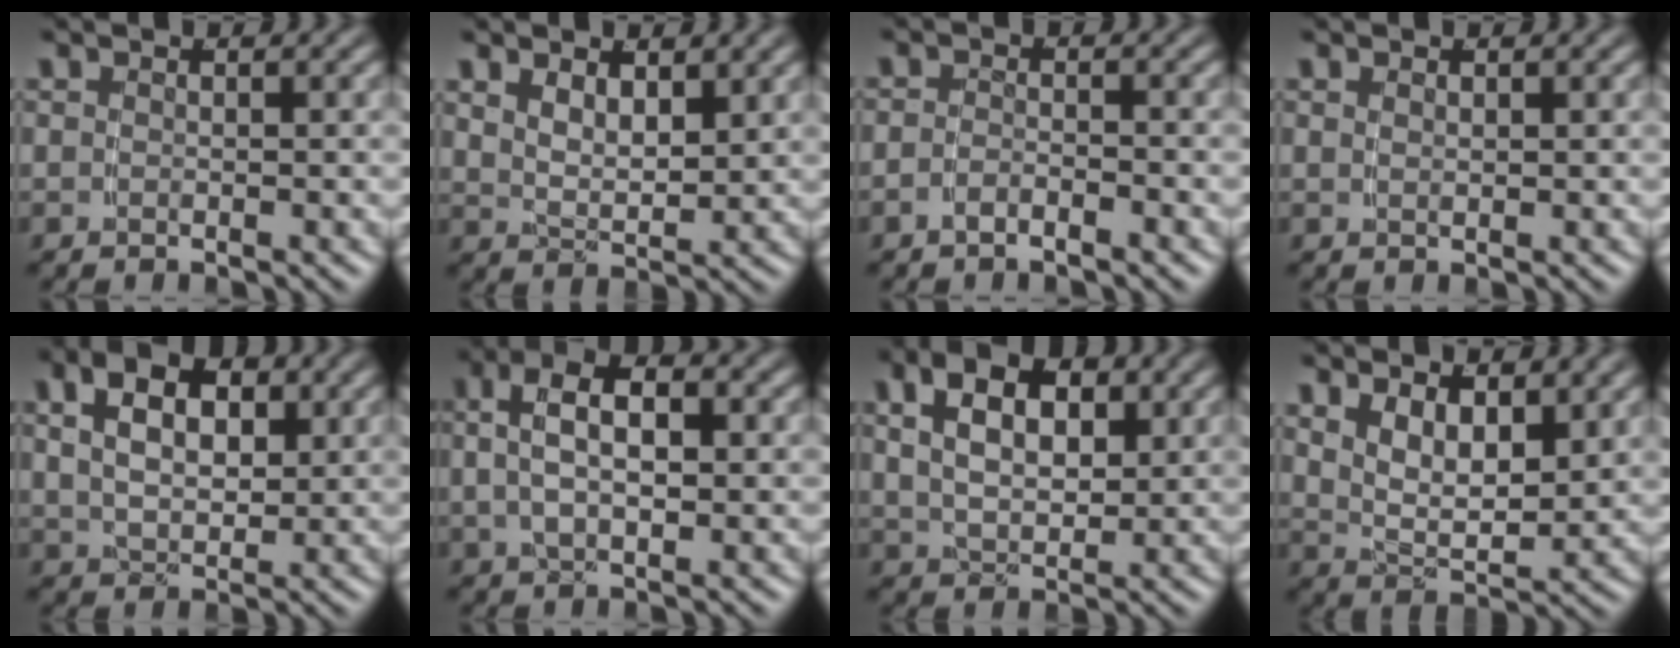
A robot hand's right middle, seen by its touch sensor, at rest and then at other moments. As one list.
[{"total": 3.4, "force": [1.4, 1.8, 2.5], "torque": [-0.051, -0.015, 0.031]}, {"total": 1.6, "force": [-1.5, 0.3, 0.5], "torque": [-0.009, -0.002, -0.030]}, {"total": 0.7, "force": [0.4, -0.5, 0.2], "torque": [0.000, -0.004, 0.013]}, {"total": 6.9, "force": [2.4, 4.5, 4.7], "torque": [-0.071, 0.005, 0.040]}, {"total": 7.0, "force": [1.7, 4.0, 5.5], "torque": [-0.087, 0.017, 0.017]}, {"total": 7.7, "force": [2.5, 5.1, 5.2], "torque": [-0.082, 0.006, 0.040]}, {"total": 5.7, "force": [1.5, 3.6, 4.2], "torque": [-0.077, -0.018, 0.027]}]